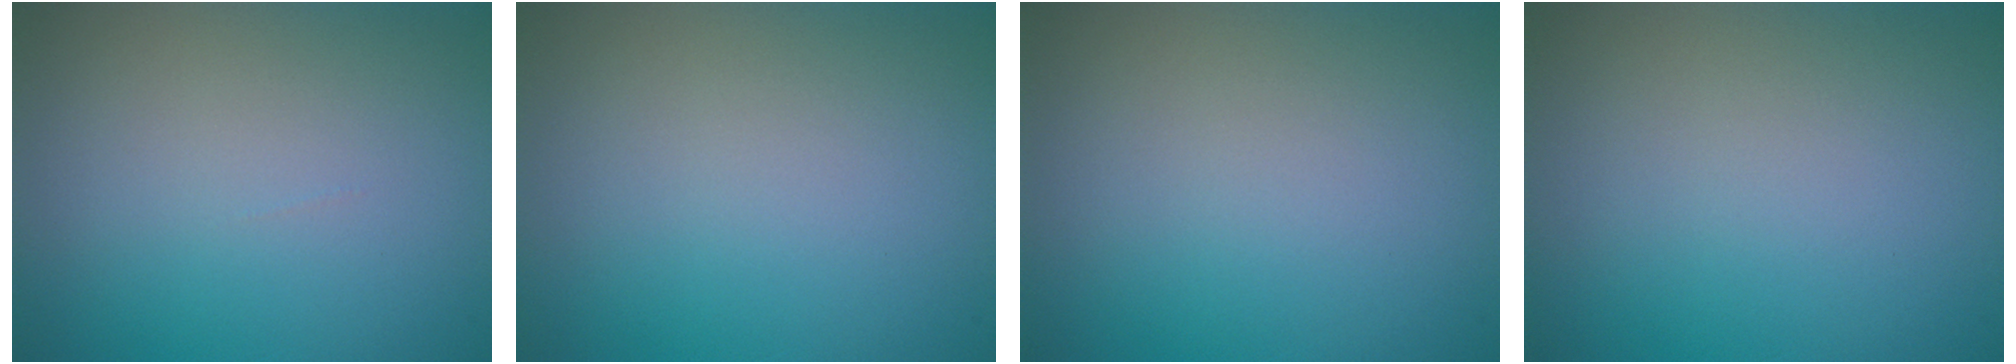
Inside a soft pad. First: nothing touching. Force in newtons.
{"total": 0.0}
{"total": 0.0}
{"total": 0.0}